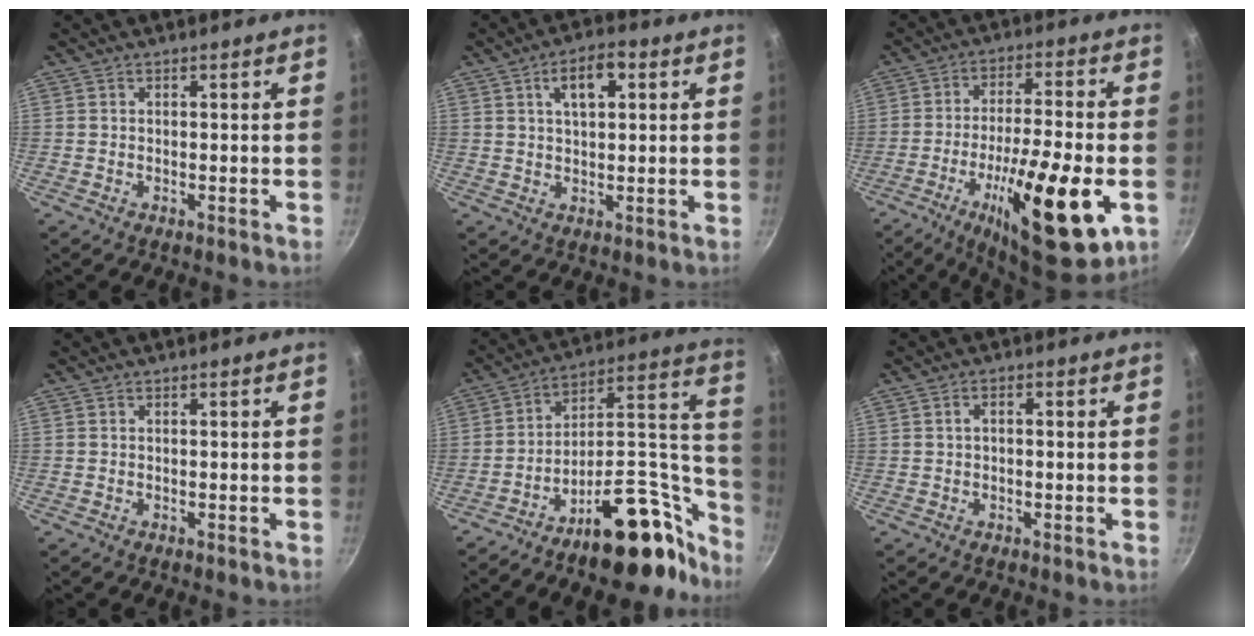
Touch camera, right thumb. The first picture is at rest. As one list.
[{"total": 7.3, "force": [2.6, 3.7, 5.8], "torque": [-0.074, 0.008, 0.041]}, {"total": 21.6, "force": [-7.6, 5.7, 19.5], "torque": [-0.301, 0.021, -0.118]}, {"total": 0.0}, {"total": 24.4, "force": [-15.4, 11.0, 15.4], "torque": [-0.147, 0.124, -0.234]}, {"total": 1.6, "force": [0.0, 0.9, 1.3], "torque": [-0.028, 0.011, 0.000]}]